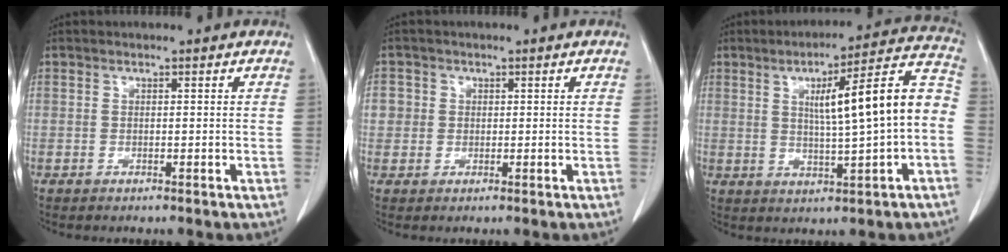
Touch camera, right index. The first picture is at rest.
{"total": 3.0, "force": [0.4, 3.0, 0.5], "torque": [0.004, 0.005, 0.009]}
{"total": 13.7, "force": [0.4, 0.9, 13.7], "torque": [-0.191, 0.031, 0.006]}